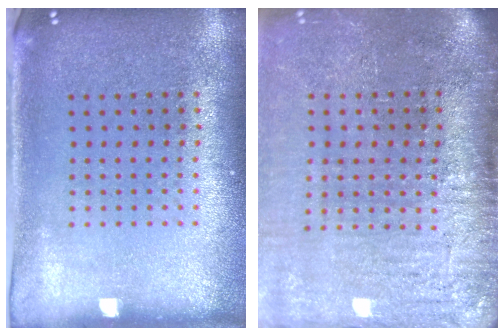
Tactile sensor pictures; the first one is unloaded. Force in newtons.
{"total": 4.3, "press": 3.6, "slide": 2.4}